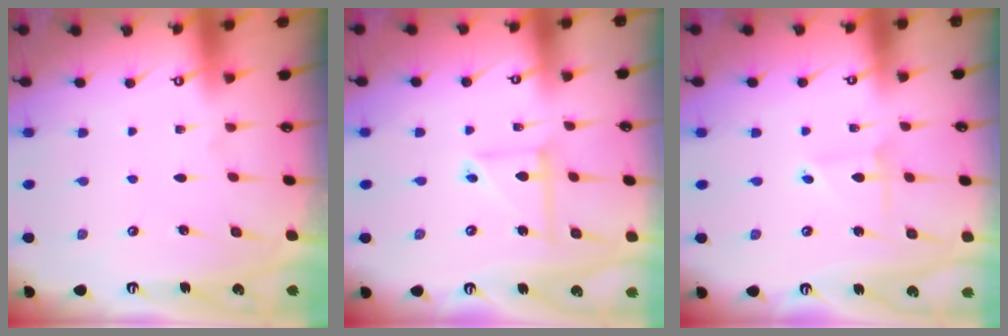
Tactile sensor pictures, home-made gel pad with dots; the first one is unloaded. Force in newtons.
{"total": 6.3, "press": 6.3, "slide": 0.4}
{"total": 2.0, "press": 2.0, "slide": 0.2}